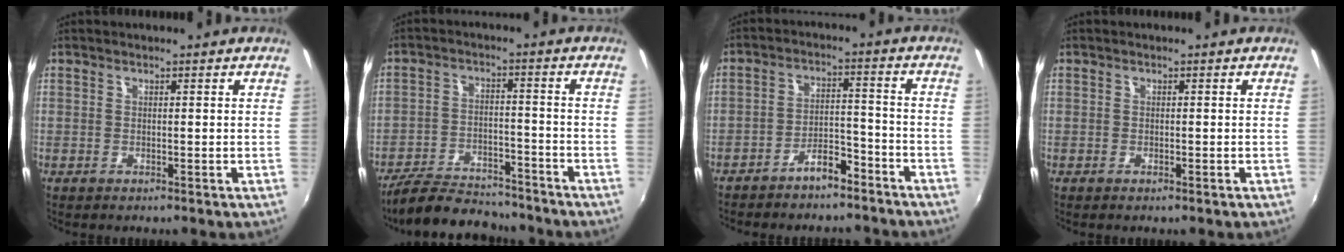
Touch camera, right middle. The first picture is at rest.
{"total": 12.5, "force": [-11.2, 3.9, 4.1], "torque": [-0.106, -0.001, -0.175]}
{"total": 8.2, "force": [-7.1, 2.9, 3.0], "torque": [-0.066, 0.032, -0.099]}
{"total": 0.5, "force": [-0.4, 0.1, 0.4], "torque": [-0.006, 0.001, -0.007]}